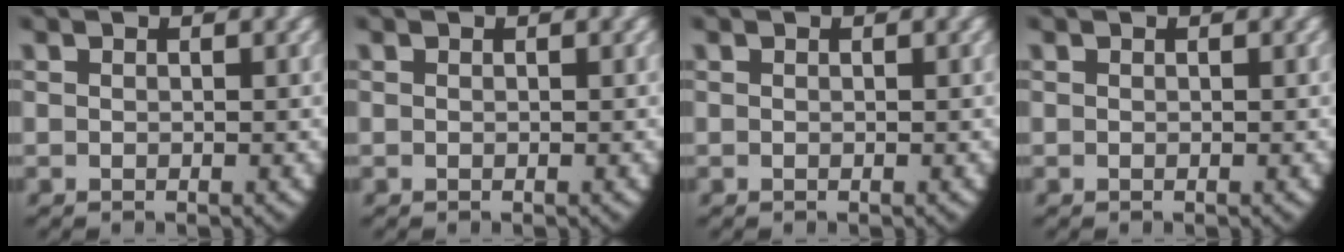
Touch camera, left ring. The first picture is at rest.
{"total": 0.0}
{"total": 0.0}
{"total": 0.0}